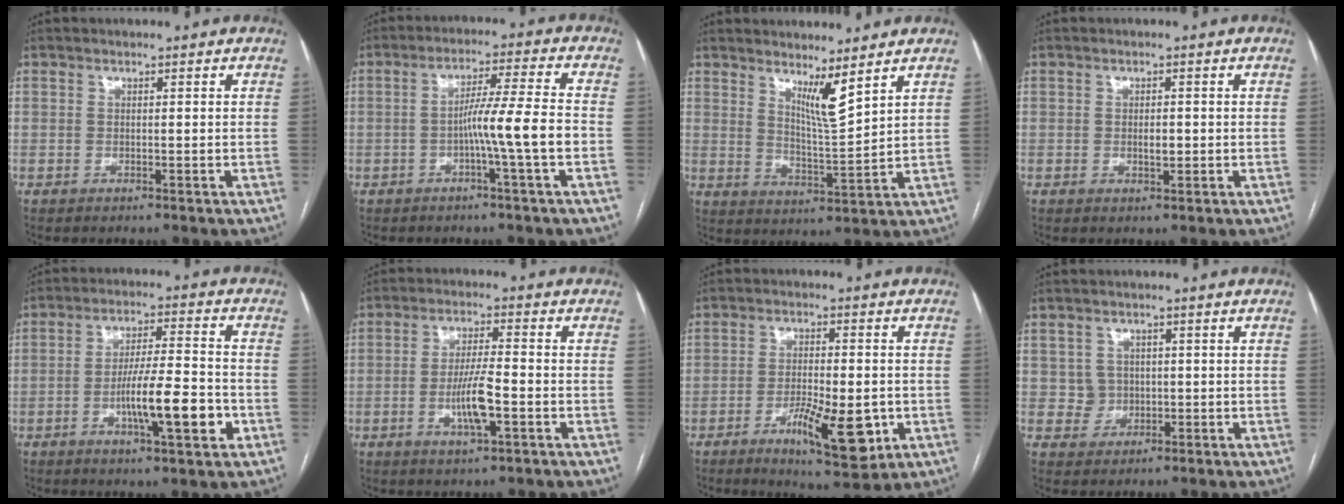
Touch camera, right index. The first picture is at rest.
{"total": 7.9, "force": [-2.2, -1.3, 7.4], "torque": [-0.125, 0.009, -0.037]}
{"total": 5.3, "force": [3.8, -0.3, 3.7], "torque": [-0.067, -0.027, 0.073]}
{"total": 1.8, "force": [-0.2, 0.8, 1.7], "torque": [-0.029, 0.000, -0.002]}
{"total": 11.2, "force": [-3.6, 1.5, 10.5], "torque": [-0.175, 0.002, -0.059]}
{"total": 6.8, "force": [-2.1, 1.0, 6.4], "torque": [-0.122, -0.002, -0.037]}
{"total": 10.2, "force": [-3.5, 2.7, 9.2], "torque": [-0.143, -0.012, -0.047]}
{"total": 2.7, "force": [0.1, 2.7, 0.1], "torque": [0.006, 0.007, 0.005]}